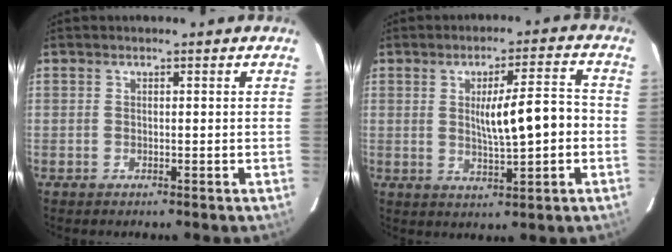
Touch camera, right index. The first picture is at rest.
{"total": 8.4, "force": [-0.3, 1.2, 8.3], "torque": [-0.131, 0.013, 0.001]}